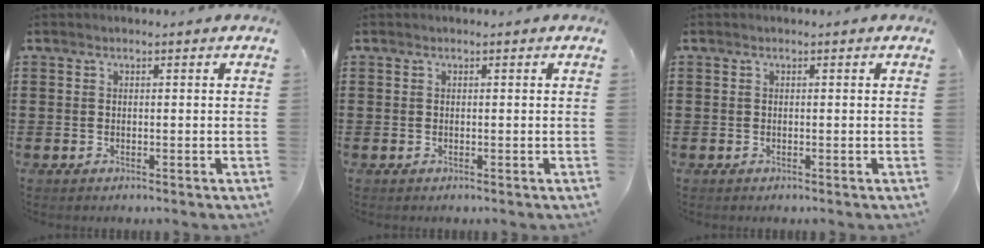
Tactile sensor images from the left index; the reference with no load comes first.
{"total": 0.0}
{"total": 0.0}